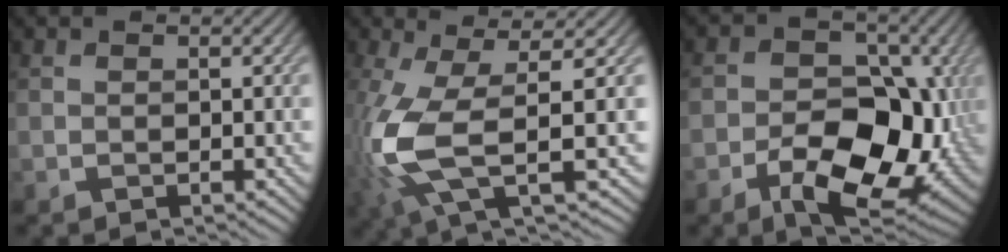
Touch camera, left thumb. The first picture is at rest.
{"total": 10.1, "force": [-1.3, 2.5, 9.7], "torque": [-0.219, -0.005, -0.027]}
{"total": 12.6, "force": [-3.9, 8.1, 8.8], "torque": [-0.113, -0.015, -0.068]}